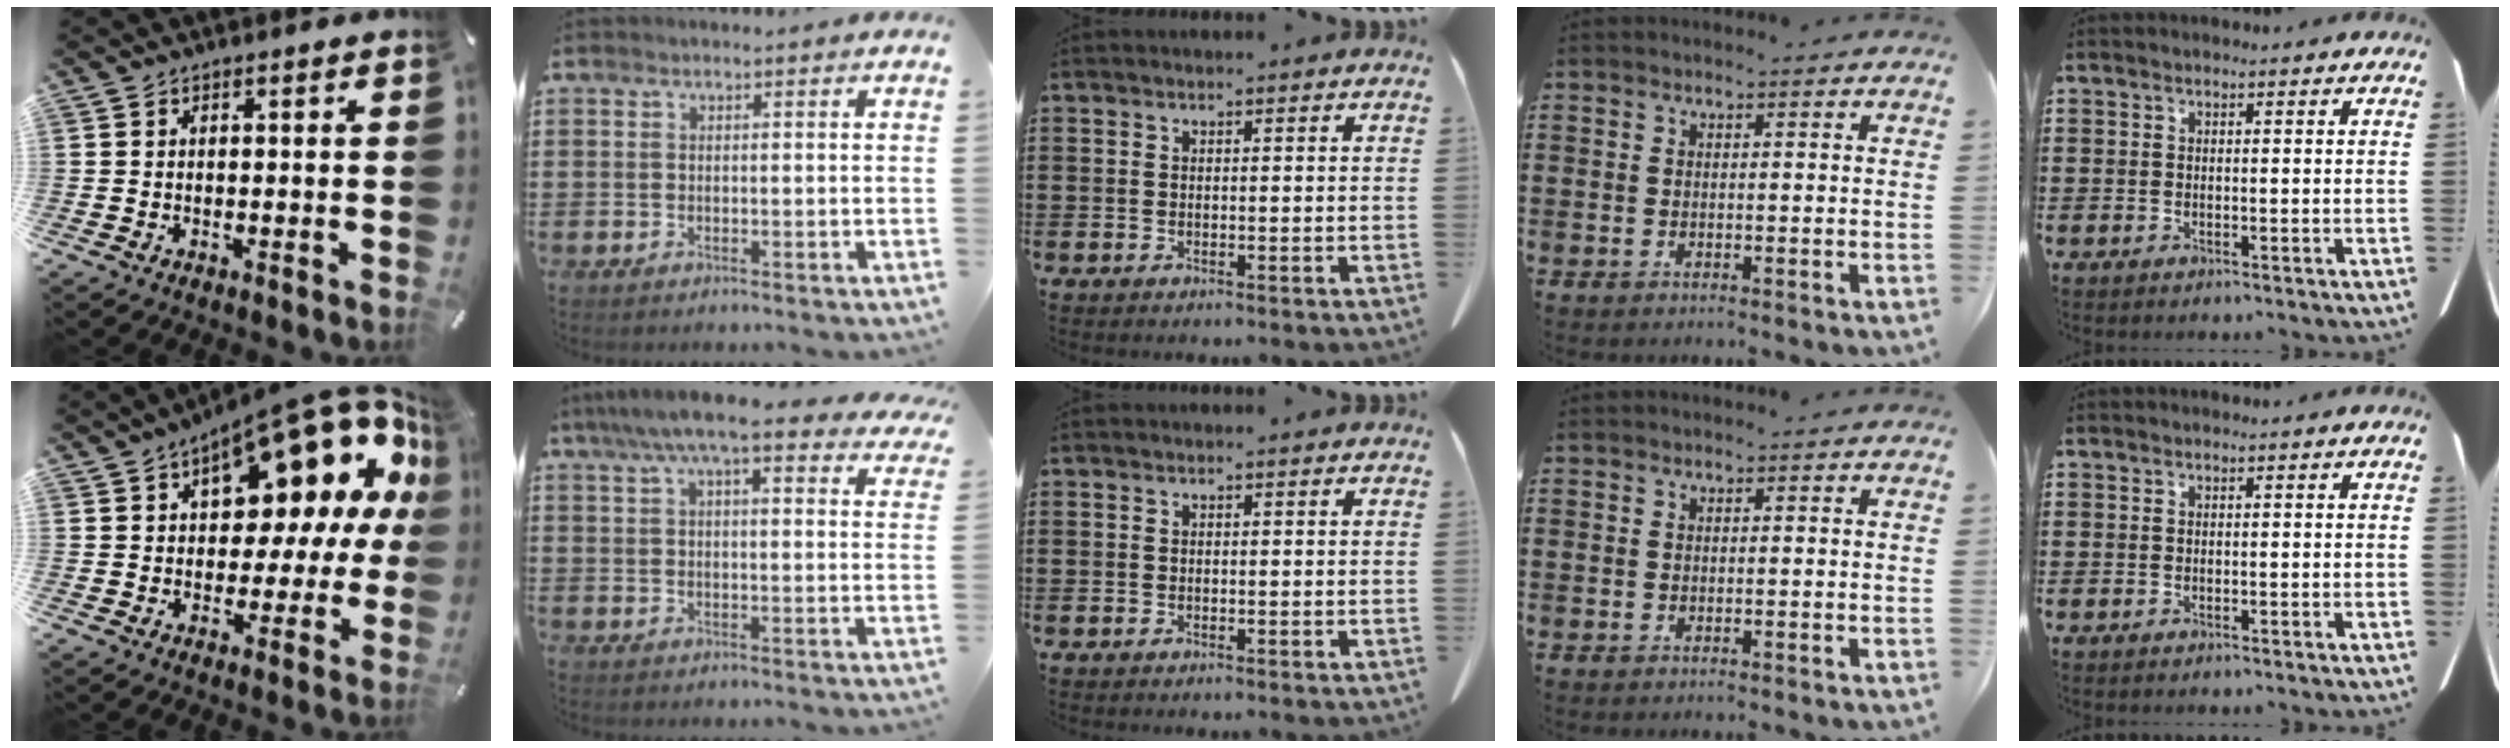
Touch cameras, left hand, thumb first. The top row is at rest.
{"thumb": {"total": 20.4, "force": [10.3, 9.5, 14.8], "torque": [-0.190, -0.080, 0.166]}, "index": {"total": 9.4, "force": [7.7, 1.3, 5.3], "torque": [-0.117, -0.017, 0.136]}}